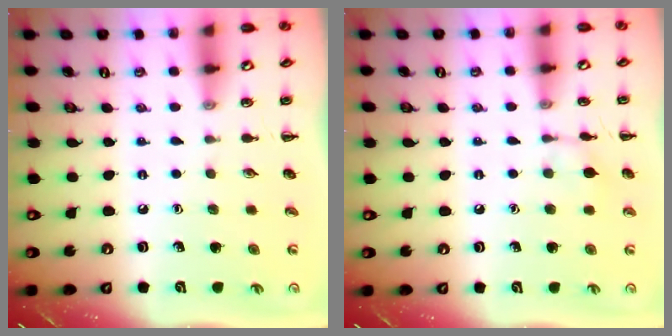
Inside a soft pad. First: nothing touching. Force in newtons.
{"total": 7.1, "press": 6.8, "slide": 2.1}